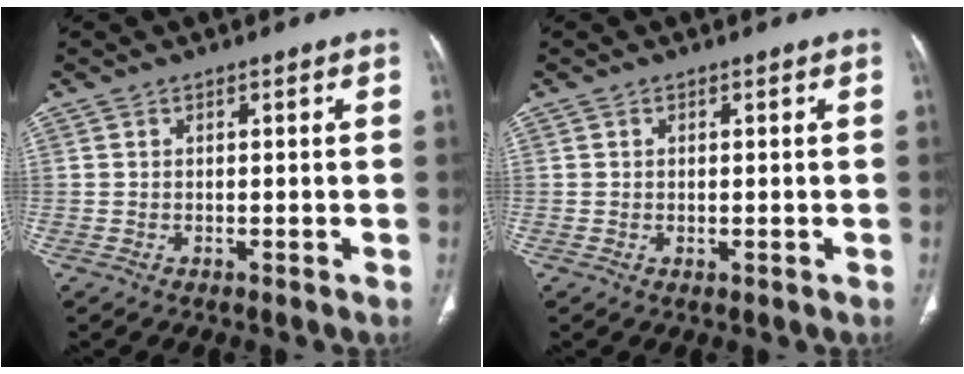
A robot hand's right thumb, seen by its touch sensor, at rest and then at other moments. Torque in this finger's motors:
{"motor_torque": [-0.17, 0.12, -0.19, 0.08, -0.05]}